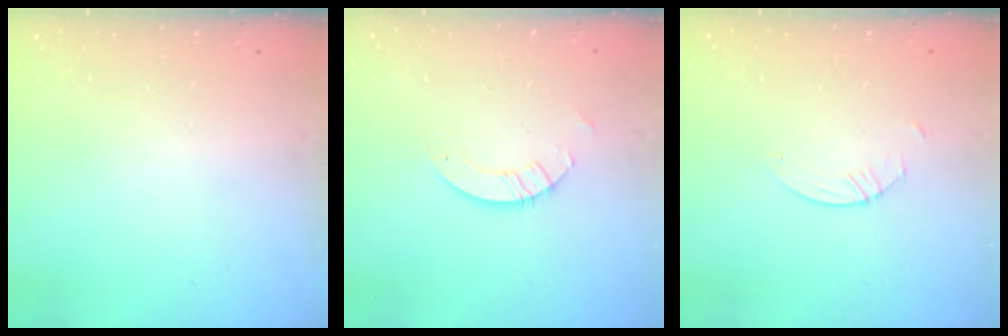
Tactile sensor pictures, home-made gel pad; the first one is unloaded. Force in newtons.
{"total": 2.6, "press": 2.6, "slide": 0.2}
{"total": 0.8, "press": 0.8, "slide": 0.2}